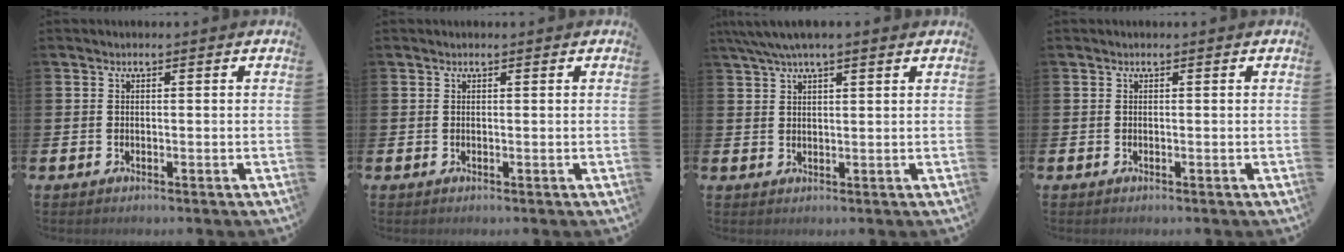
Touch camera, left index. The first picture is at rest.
{"total": 0.0}
{"total": 4.1, "force": [3.3, 0.7, 2.4], "torque": [-0.060, 0.002, 0.061]}
{"total": 0.0}